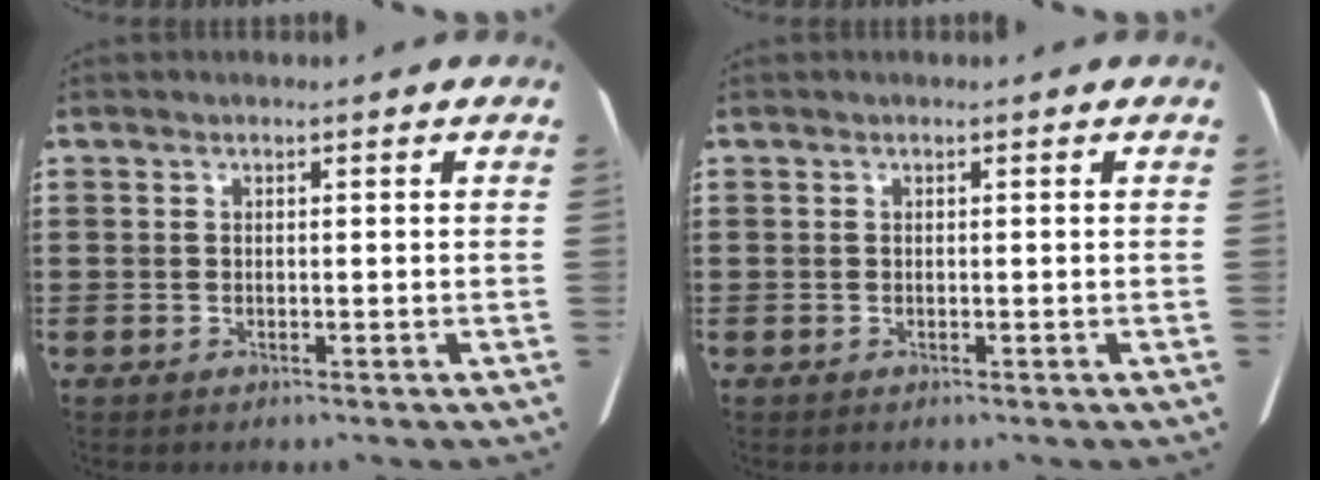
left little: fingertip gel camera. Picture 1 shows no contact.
{"total": 0.0}